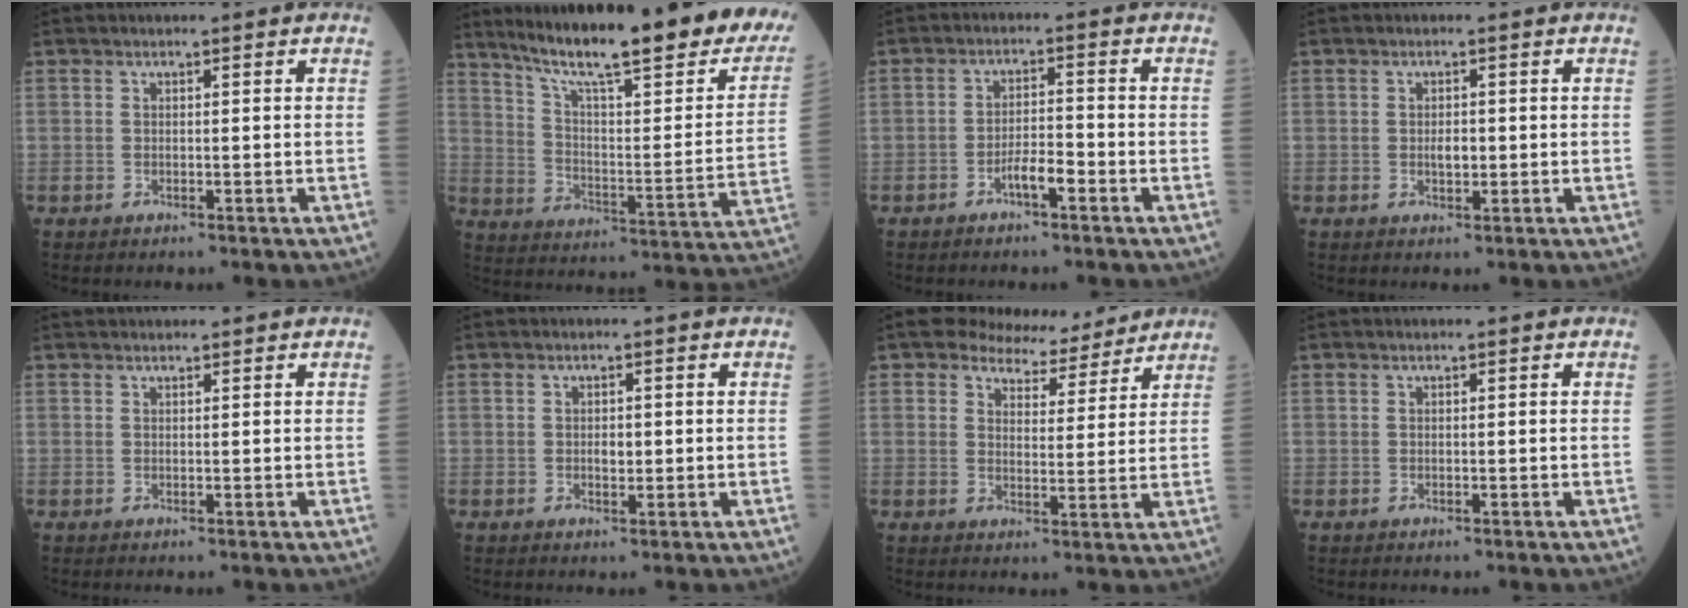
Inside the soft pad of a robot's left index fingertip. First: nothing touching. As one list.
[{"total": 30.4, "force": [24.4, 3.6, 17.7], "torque": [-0.272, -0.057, 0.326]}, {"total": 3.5, "force": [-2.1, 0.7, 2.7], "torque": [-0.050, 0.003, -0.040]}, {"total": 1.7, "force": [-0.1, 0.9, 1.5], "torque": [-0.026, 0.000, 0.000]}, {"total": 2.9, "force": [2.8, 0.4, 0.7], "torque": [-0.007, 0.031, 0.041]}, {"total": 1.5, "force": [-0.1, 0.8, 1.2], "torque": [-0.021, 0.001, 0.000]}, {"total": 7.1, "force": [6.5, 2.6, 1.0], "torque": [-0.017, 0.004, 0.090]}, {"total": 0.0}]